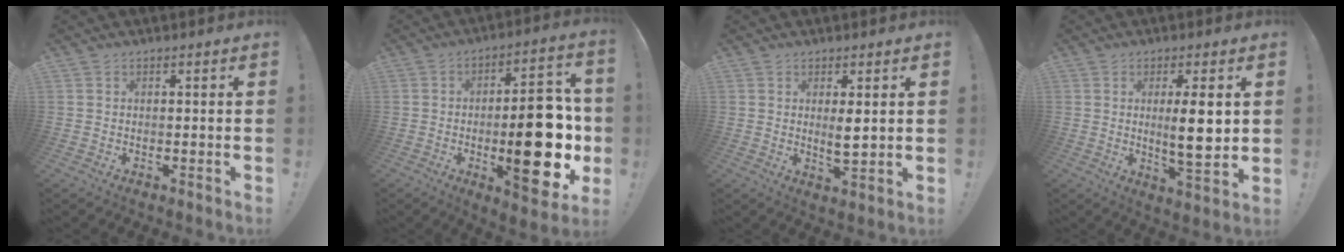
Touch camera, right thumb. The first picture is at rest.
{"total": 23.7, "force": [-3.5, 9.3, 21.5], "torque": [-0.289, 0.006, -0.042]}
{"total": 4.4, "force": [1.1, 1.2, 4.1], "torque": [-0.058, -0.013, 0.016]}
{"total": 9.8, "force": [1.3, 1.5, 9.6], "torque": [-0.159, -0.019, 0.013]}